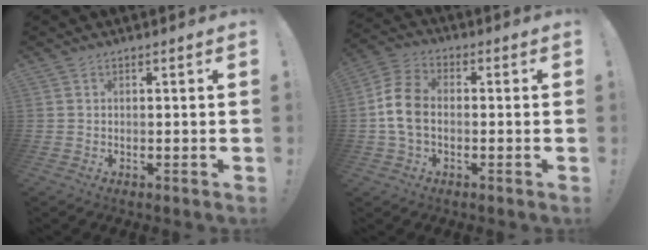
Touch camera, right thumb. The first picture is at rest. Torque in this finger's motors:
{"motor_torque": [0.06, 0.40, 0.09, 0.08, 0.06]}